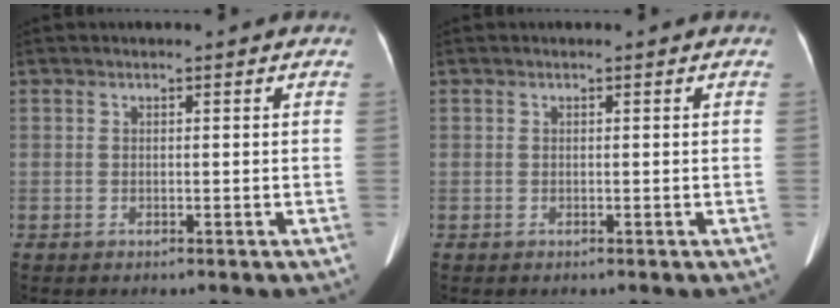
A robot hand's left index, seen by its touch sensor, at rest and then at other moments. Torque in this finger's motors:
{"motor_torque": [0.27, -0.19, 0.05, 0.01]}